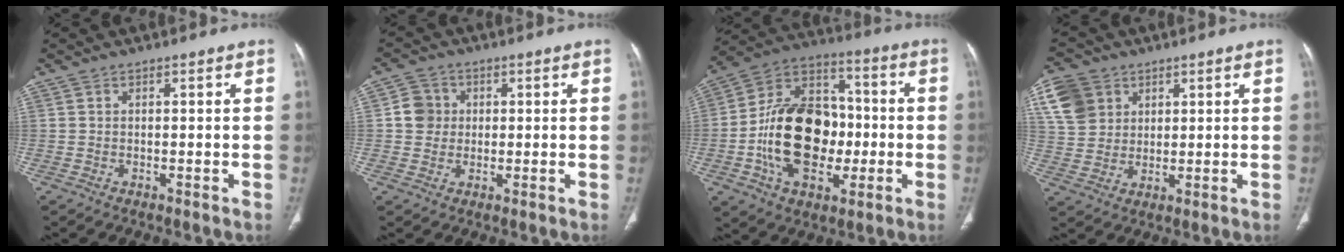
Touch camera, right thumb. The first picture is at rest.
{"total": 4.9, "force": [0.5, 4.6, 1.4], "torque": [-0.003, 0.005, 0.005]}
{"total": 21.9, "force": [-3.2, 14.6, 15.9], "torque": [-0.238, 0.031, -0.048]}
{"total": 9.7, "force": [4.1, 7.9, 3.9], "torque": [-0.066, -0.001, 0.086]}